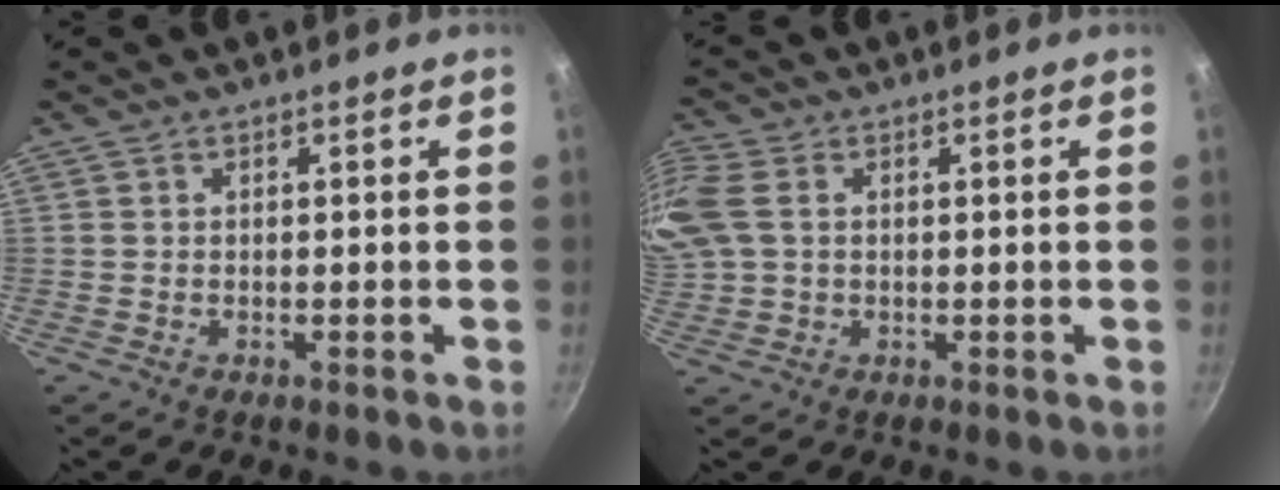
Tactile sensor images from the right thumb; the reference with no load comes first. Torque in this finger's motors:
{"motor_torque": [0.09, 0.43, 1.16, 0.10, 0.15]}